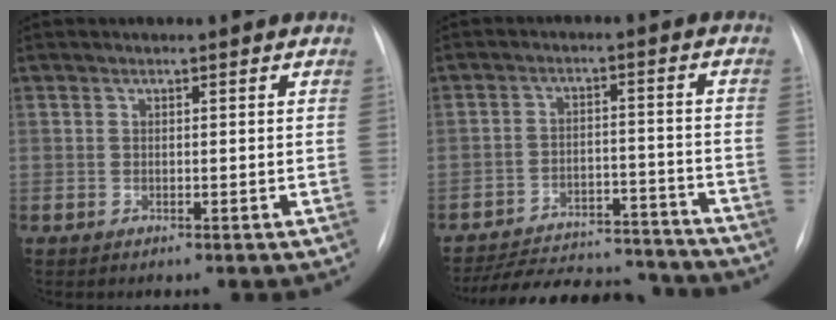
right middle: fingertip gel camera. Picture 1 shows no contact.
{"total": 20.0, "force": [-18.7, 4.6, 5.5], "torque": [-0.102, 0.006, -0.254]}